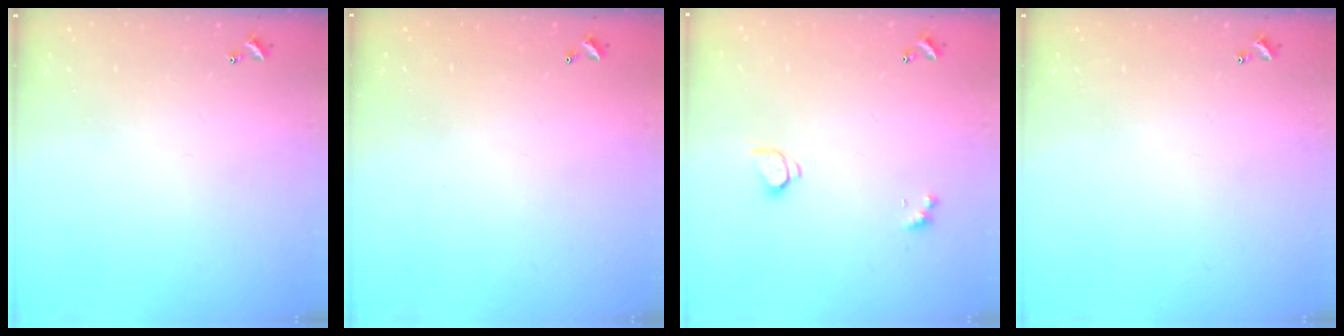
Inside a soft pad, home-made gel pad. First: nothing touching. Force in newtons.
{"total": 2.7, "press": 2.7, "slide": 0.1}
{"total": 1.6, "press": 1.5, "slide": 0.4}
{"total": 0.0}